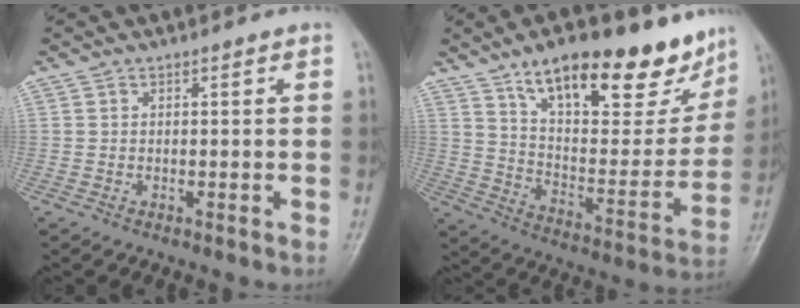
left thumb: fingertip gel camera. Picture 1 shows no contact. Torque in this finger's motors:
{"motor_torque": [0.80, 0.79, 1.48, -1.30, 0.34]}